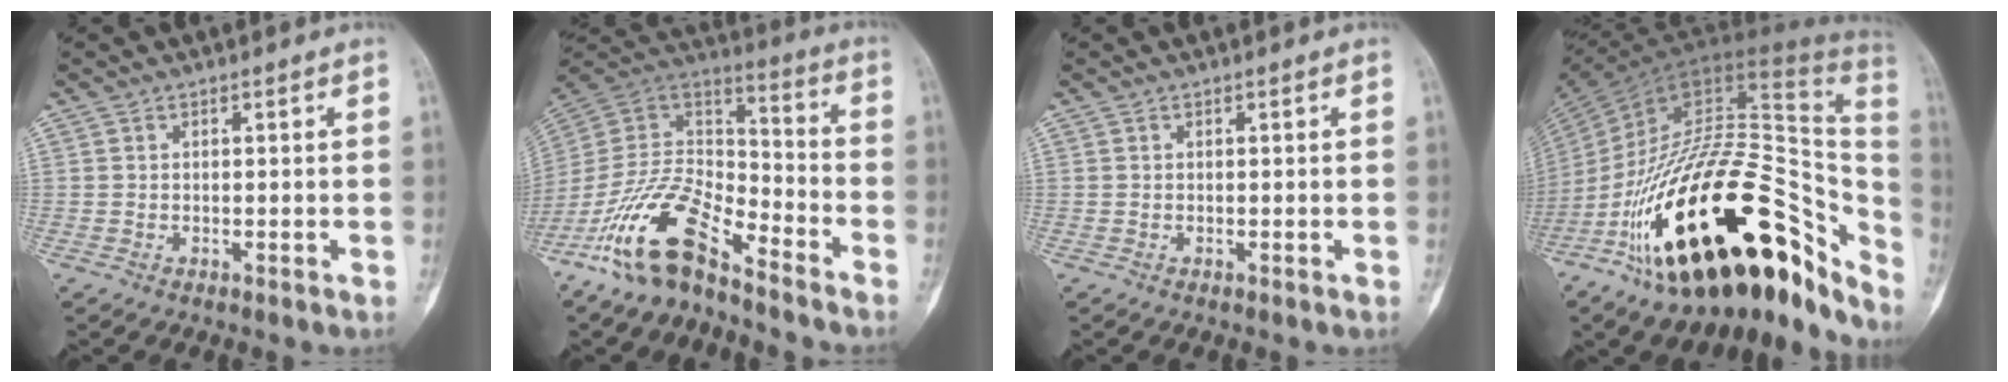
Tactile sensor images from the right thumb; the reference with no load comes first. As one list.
[{"total": 17.7, "force": [-12.3, 6.6, 10.8], "torque": [-0.193, 0.081, -0.233]}, {"total": 0.0}, {"total": 41.0, "force": [-14.7, 19.5, 33.0], "torque": [-0.427, 0.082, -0.225]}]